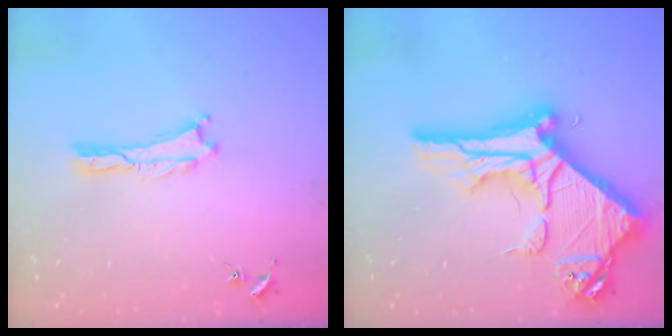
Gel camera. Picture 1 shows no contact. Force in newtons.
{"total": 14.0, "press": 13.9, "slide": 1.4}